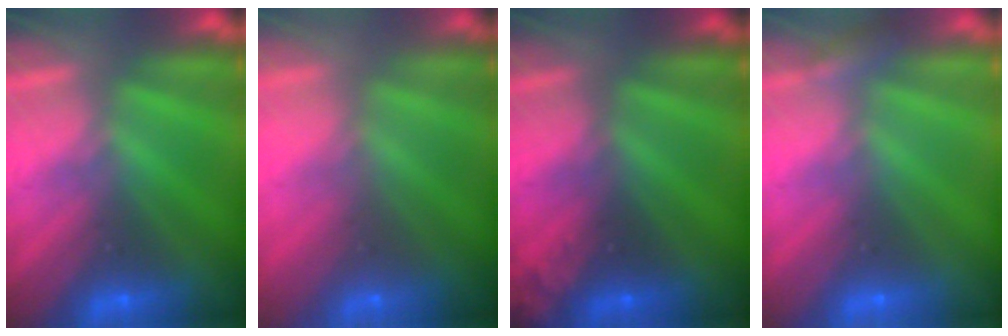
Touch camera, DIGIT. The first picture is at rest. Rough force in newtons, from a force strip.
{"total": 7.3}
{"total": 2.3}
{"total": 2.3}